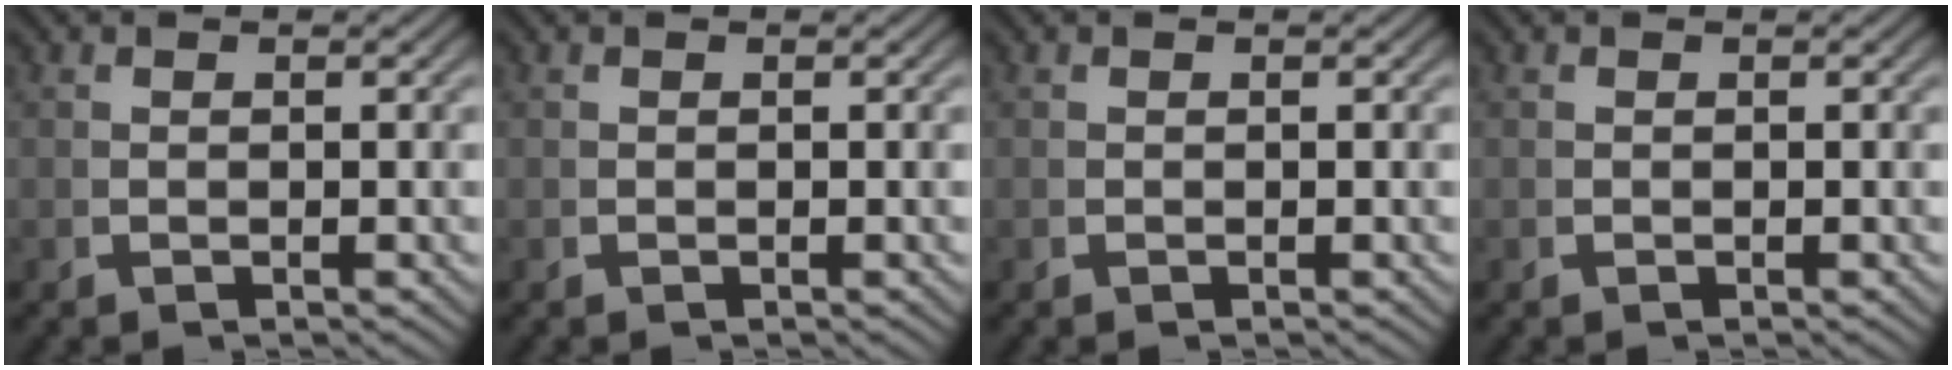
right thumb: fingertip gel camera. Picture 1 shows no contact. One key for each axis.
{"total": 0.0}
{"total": 0.0}
{"total": 0.0}